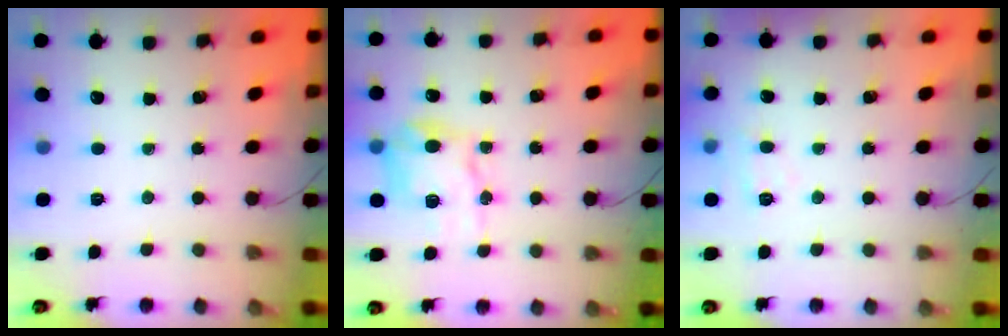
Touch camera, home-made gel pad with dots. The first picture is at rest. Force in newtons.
{"total": 12.2, "press": 12.1, "slide": 0.5}
{"total": 5.1, "press": 4.9, "slide": 1.3}